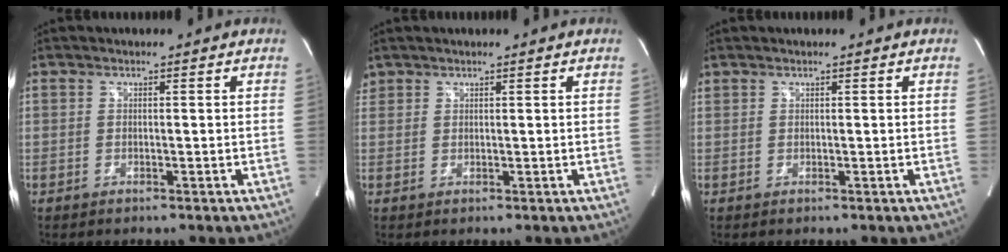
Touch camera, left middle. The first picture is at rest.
{"total": 1.3, "force": [1.1, 0.7, 0.0], "torque": [-0.001, 0.012, 0.021]}
{"total": 0.5, "force": [0.5, 0.0, 0.1], "torque": [-0.011, 0.011, 0.016]}